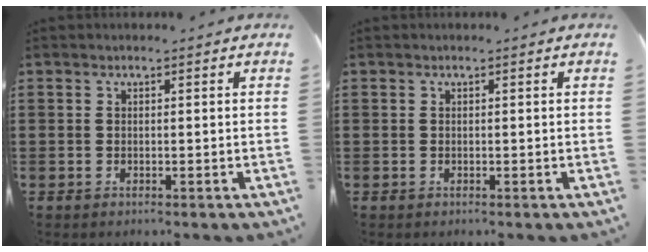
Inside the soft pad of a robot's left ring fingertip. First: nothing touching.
{"total": 0.0}